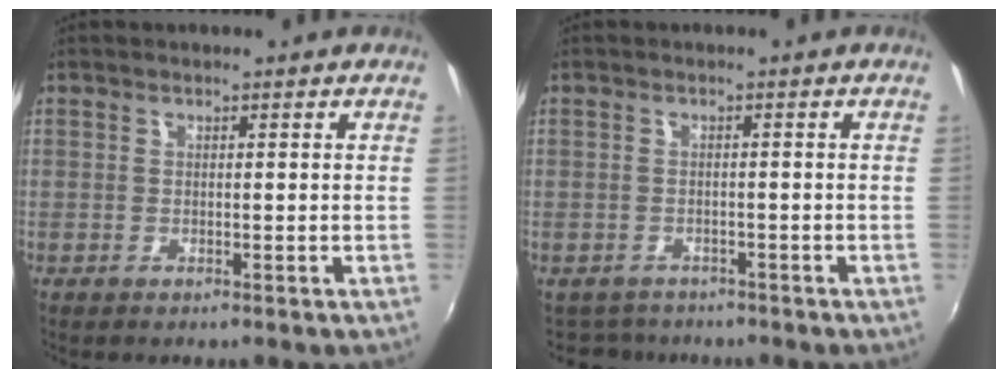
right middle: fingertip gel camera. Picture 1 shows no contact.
{"total": 4.0, "force": [-3.4, 2.0, 0.3], "torque": [-0.017, -0.009, -0.055]}